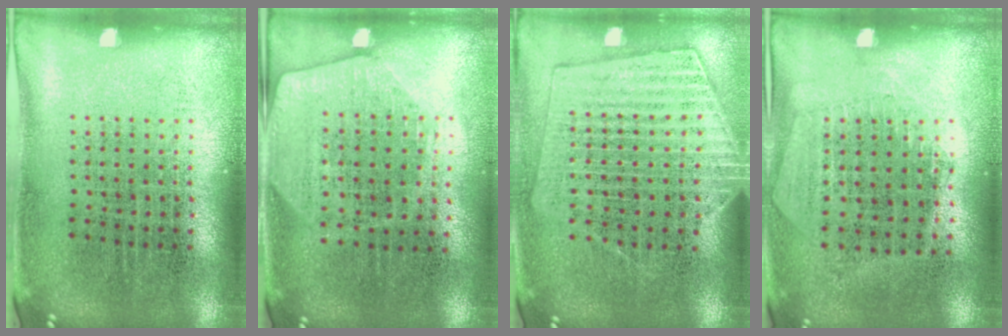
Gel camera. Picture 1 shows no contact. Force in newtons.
{"total": 2.0, "press": 1.7, "slide": 0.9}
{"total": 1.3, "press": 1.2, "slide": 0.5}
{"total": 1.3, "press": 1.1, "slide": 0.7}